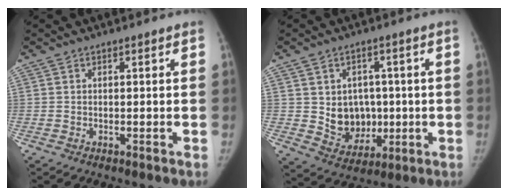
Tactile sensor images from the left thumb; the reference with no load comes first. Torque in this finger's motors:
{"motor_torque": [-0.01, 0.00, 0.03, 0.04, 0.01]}